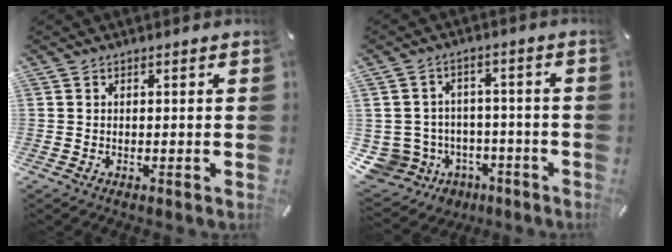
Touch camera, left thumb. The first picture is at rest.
{"total": 8.7, "force": [-3.1, 8.0, 1.2], "torque": [-0.052, 0.014, -0.052]}